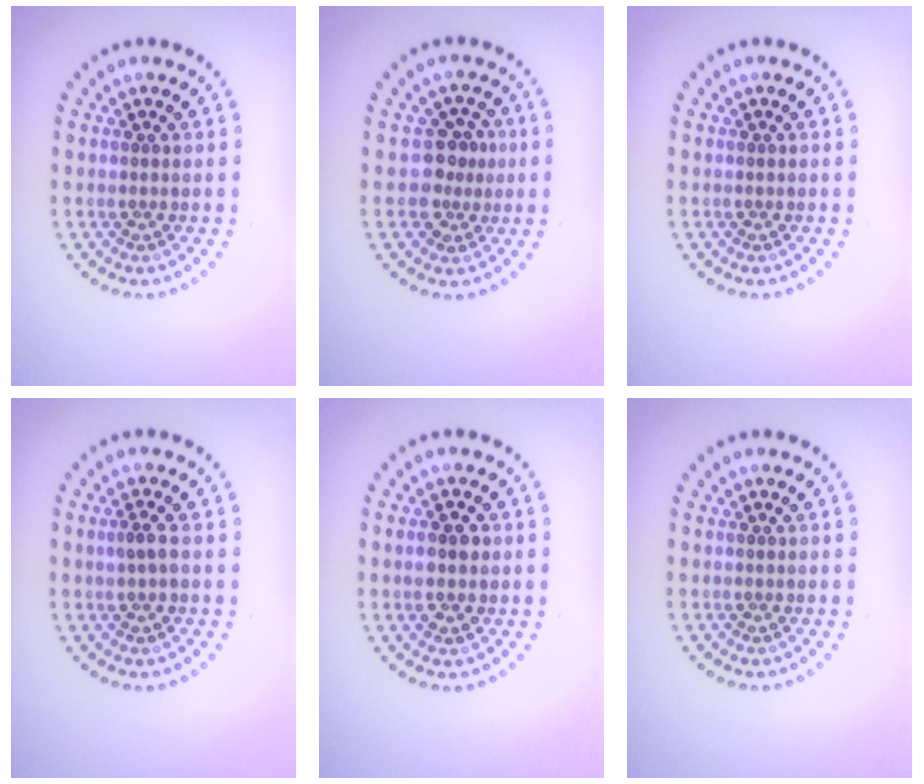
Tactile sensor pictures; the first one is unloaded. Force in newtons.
{"total": 2.8, "press": 2.5, "slide": 1.2}
{"total": 0.0}
{"total": 1.2, "press": 1.2, "slide": 0.3}
{"total": 2.8, "press": 2.8, "slide": 0.1}
{"total": 0.0}